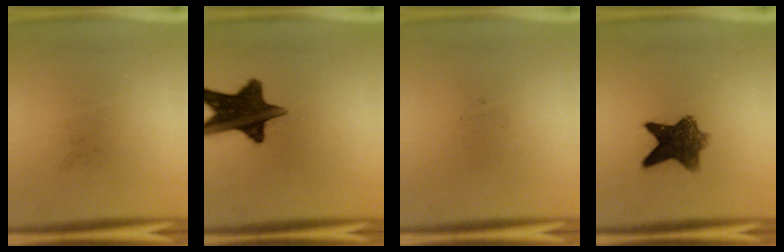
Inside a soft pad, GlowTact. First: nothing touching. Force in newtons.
{"total": 14.8}
{"total": 0.0}
{"total": 8.3}